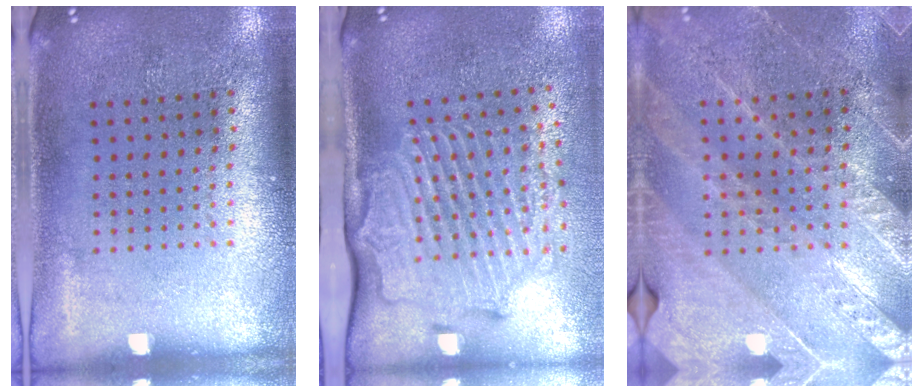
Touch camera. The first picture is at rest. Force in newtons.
{"total": 2.9, "press": 2.2, "slide": 1.9}
{"total": 3.1, "press": 2.9, "slide": 1.1}